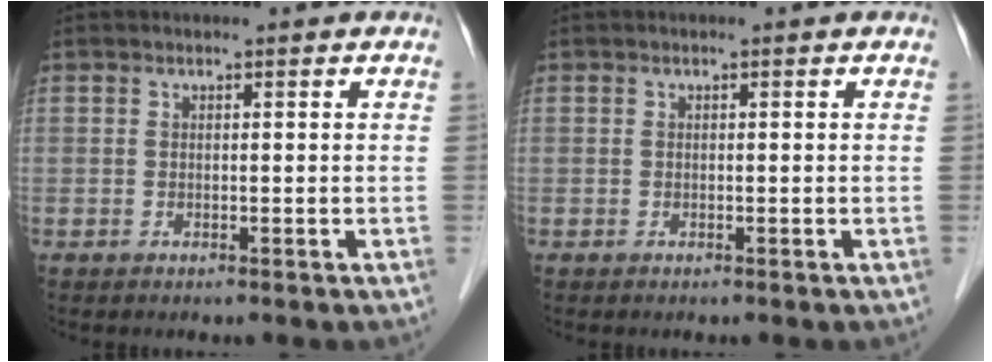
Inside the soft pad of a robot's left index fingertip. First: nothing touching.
{"total": 0.0}